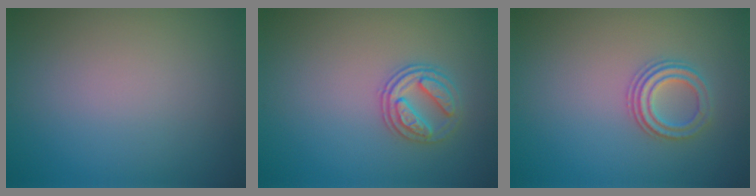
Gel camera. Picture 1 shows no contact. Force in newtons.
{"total": 2.6, "press": 2.5, "slide": 0.7}
{"total": 2.6, "press": 2.3, "slide": 1.2}